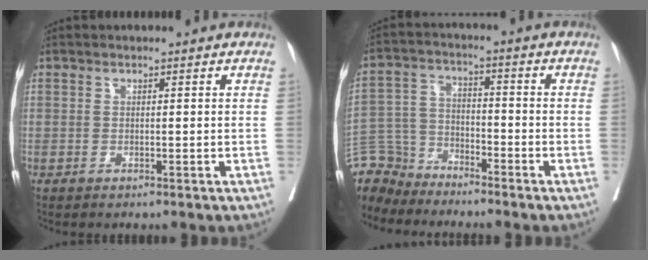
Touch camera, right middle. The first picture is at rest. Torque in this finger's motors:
{"motor_torque": [0.38, -0.25, 0.02, -0.09]}